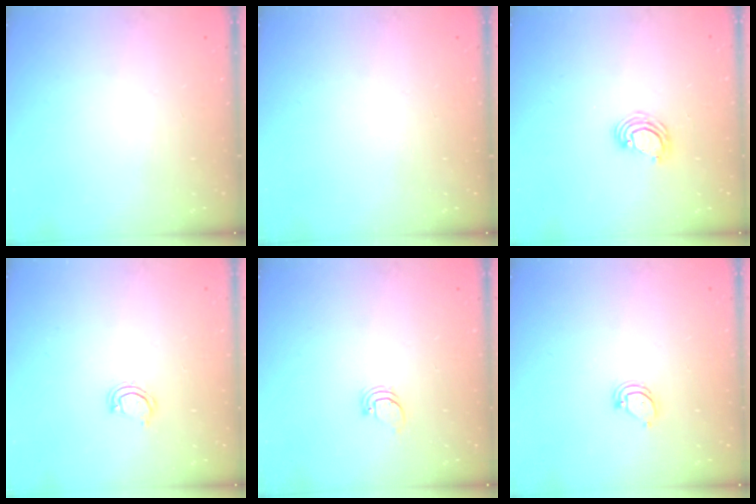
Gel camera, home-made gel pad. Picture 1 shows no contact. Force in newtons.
{"total": 0.0}
{"total": 4.8, "press": 4.8, "slide": 0.2}
{"total": 3.8, "press": 3.8, "slide": 0.2}
{"total": 0.9, "press": 0.9, "slide": 0.1}
{"total": 3.4, "press": 3.4, "slide": 0.4}